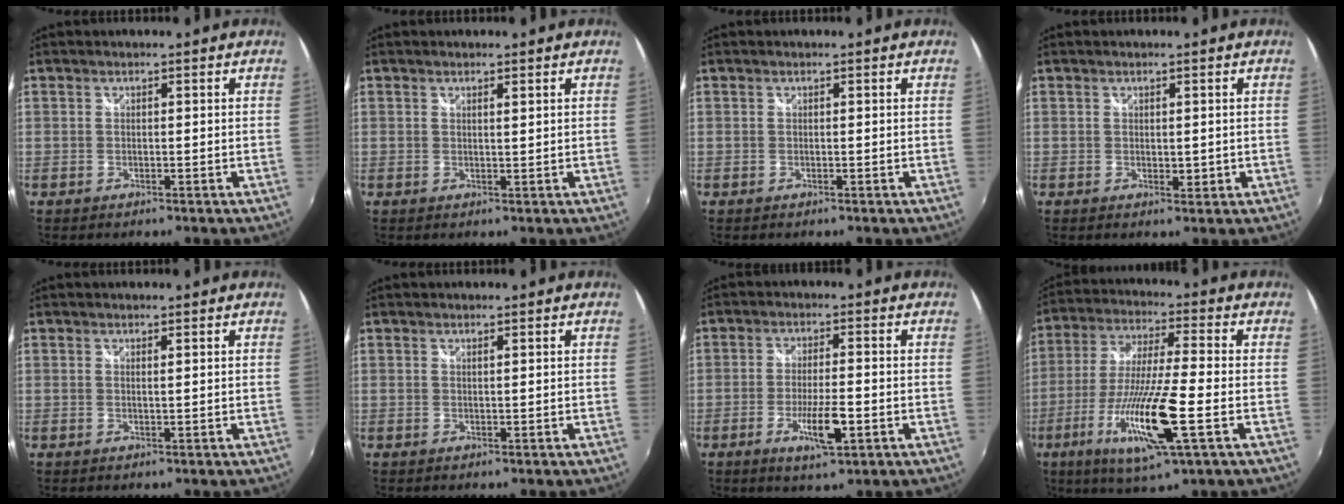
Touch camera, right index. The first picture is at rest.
{"total": 0.7, "force": [0.5, 0.1, 0.5], "torque": [-0.008, 0.000, 0.010]}
{"total": 0.0}
{"total": 1.2, "force": [0.2, 0.8, 0.9], "torque": [-0.013, -0.003, 0.004]}
{"total": 0.6, "force": [0.3, -0.5, -0.1], "torque": [0.002, 0.001, 0.004]}
{"total": 0.0}
{"total": 7.0, "force": [-2.7, 1.3, 6.3], "torque": [-0.124, -0.012, -0.046]}
{"total": 17.1, "force": [-6.1, 1.4, 16.0], "torque": [-0.320, -0.032, -0.110]}